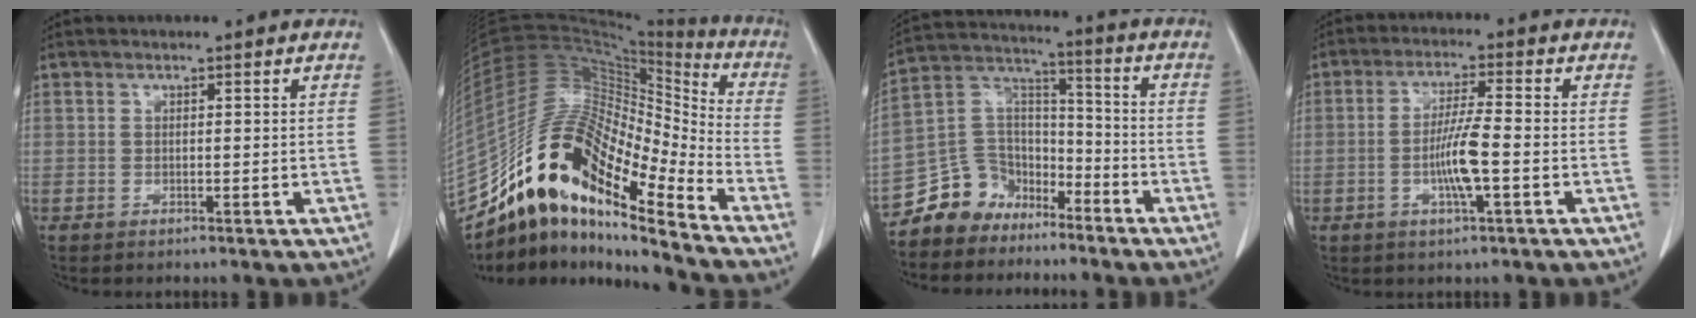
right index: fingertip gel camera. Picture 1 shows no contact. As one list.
[{"total": 22.0, "force": [-16.0, 4.9, 14.3], "torque": [-0.286, 0.030, -0.288]}, {"total": 10.2, "force": [-7.7, 6.5, 1.2], "torque": [-0.028, 0.054, -0.146]}, {"total": 6.7, "force": [-1.6, 0.2, 6.5], "torque": [-0.128, -0.004, -0.030]}]